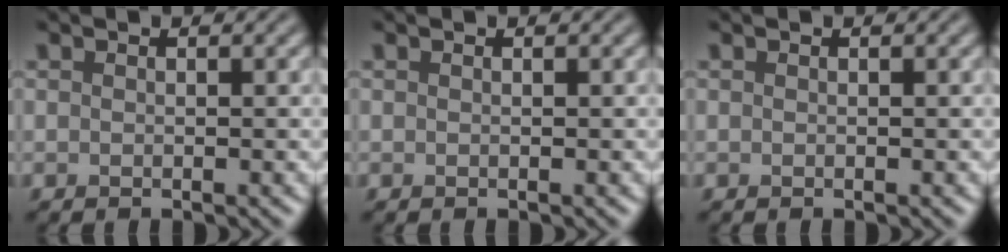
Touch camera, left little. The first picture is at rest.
{"total": 0.0}
{"total": 0.0}